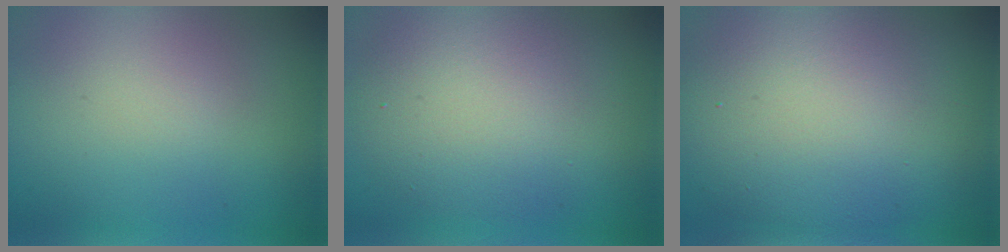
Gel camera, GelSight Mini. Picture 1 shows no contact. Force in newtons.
{"total": 7.2, "press": 7.2, "slide": 0.5}
{"total": 13.2, "press": 13.2, "slide": 0.2}